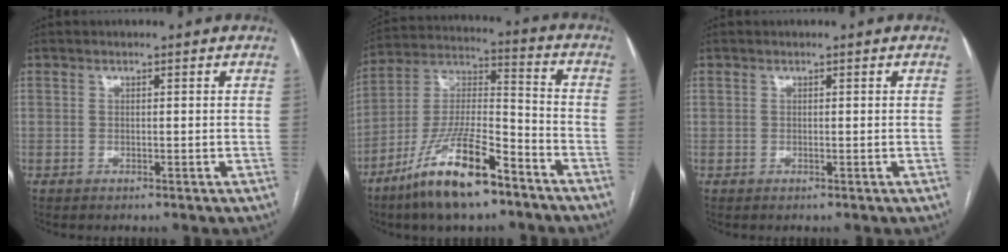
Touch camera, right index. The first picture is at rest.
{"total": 16.5, "force": [-10.7, 3.8, 12.0], "torque": [-0.239, -0.005, -0.194]}
{"total": 0.0}